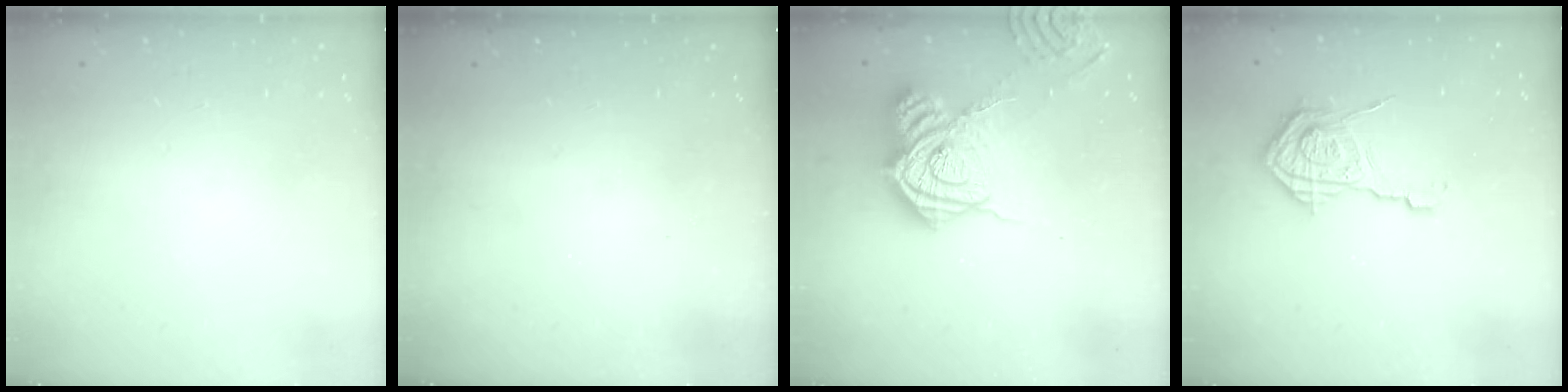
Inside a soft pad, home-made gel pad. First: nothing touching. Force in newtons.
{"total": 2.3, "press": 2.2, "slide": 0.8}
{"total": 18.8, "press": 18.7, "slide": 1.5}
{"total": 13.6, "press": 13.5, "slide": 1.4}